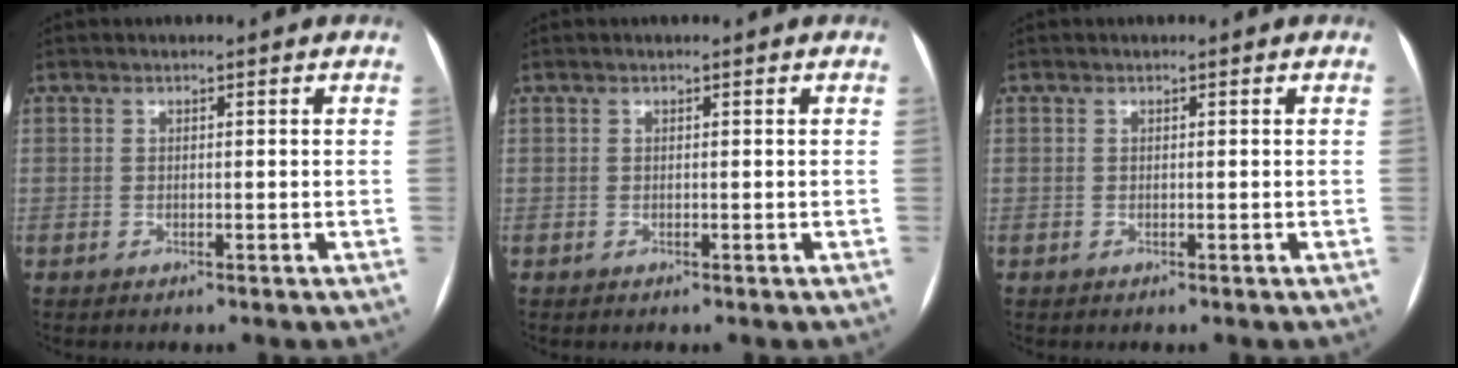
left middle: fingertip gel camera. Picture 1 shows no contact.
{"total": 0.0}
{"total": 0.0}